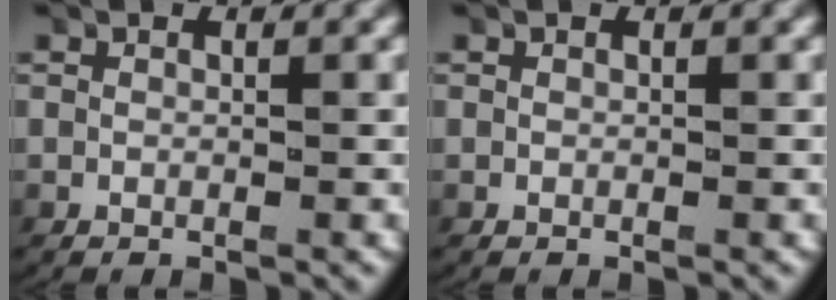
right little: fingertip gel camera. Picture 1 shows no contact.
{"total": 0.0}